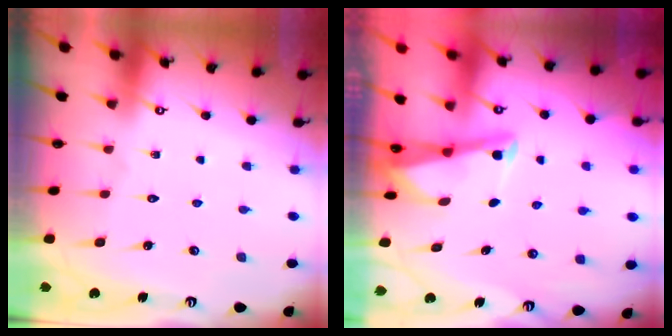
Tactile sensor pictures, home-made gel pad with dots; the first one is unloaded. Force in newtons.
{"total": 2.9, "press": 2.8, "slide": 0.4}